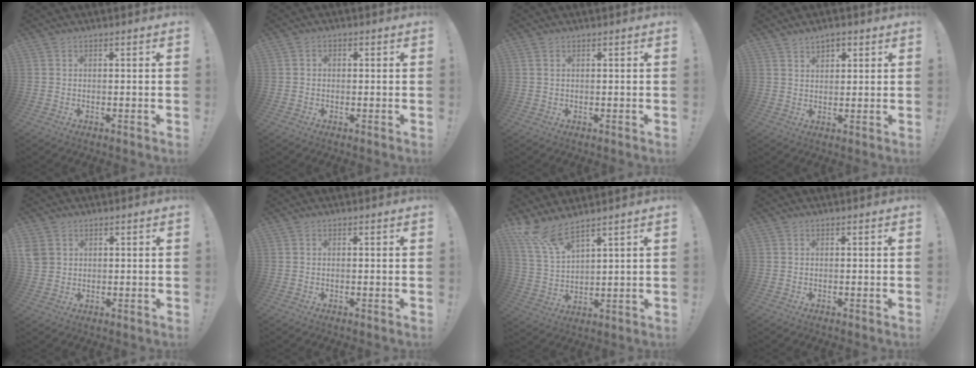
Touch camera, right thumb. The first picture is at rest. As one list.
[{"total": 1.3, "force": [-0.5, 1.0, 0.6], "torque": [-0.013, 0.006, -0.009]}, {"total": 0.9, "force": [0.5, 0.3, 0.6], "torque": [-0.019, 0.003, 0.010]}, {"total": 3.7, "force": [2.5, 2.3, 1.7], "torque": [-0.021, -0.012, 0.042]}, {"total": 4.3, "force": [1.7, 3.5, 1.8], "torque": [-0.041, -0.001, 0.036]}, {"total": 0.0}, {"total": 9.3, "force": [7.9, 1.8, 4.6], "torque": [-0.110, -0.043, 0.150]}, {"total": 0.0}]